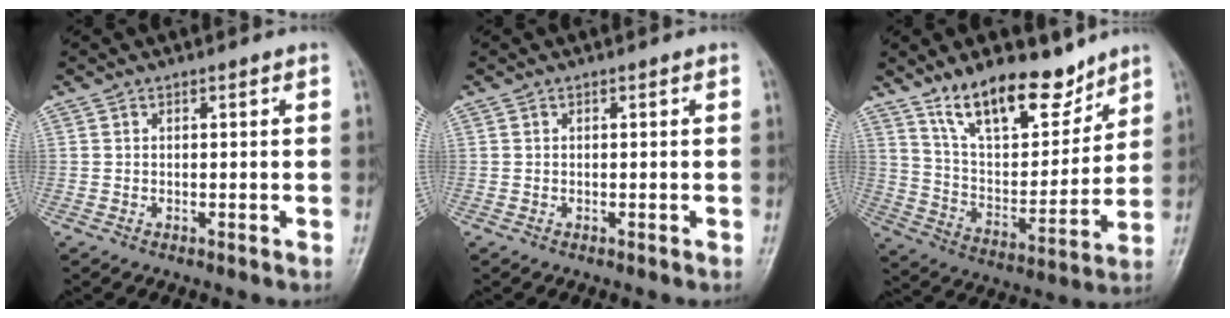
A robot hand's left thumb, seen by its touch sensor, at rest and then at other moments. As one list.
[{"total": 0.0}, {"total": 16.8, "force": [12.3, 6.8, 9.2], "torque": [-0.107, -0.080, 0.221]}]